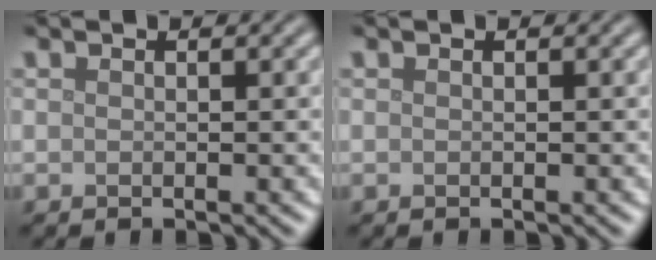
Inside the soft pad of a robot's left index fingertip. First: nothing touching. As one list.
[{"total": 0.0}]